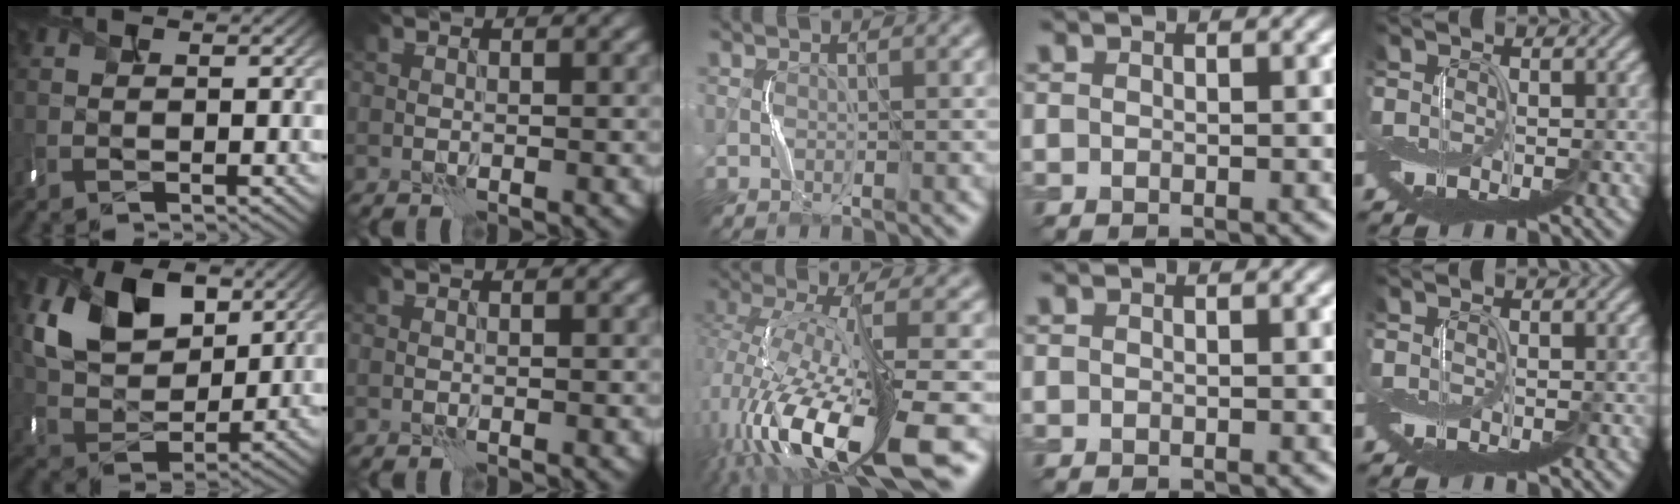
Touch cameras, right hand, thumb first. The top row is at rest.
{"thumb": {"total": 10.6, "force": [4.4, 7.1, 6.7], "torque": [-0.154, -0.006, 0.081]}, "middle": {"total": 13.2, "force": [-5.8, 4.1, 11.1], "torque": [-0.232, -0.011, -0.100]}}